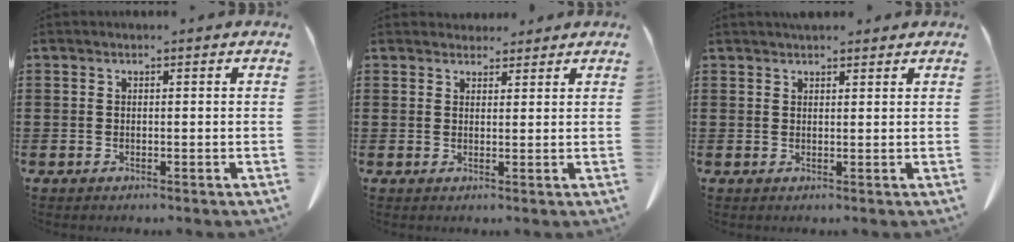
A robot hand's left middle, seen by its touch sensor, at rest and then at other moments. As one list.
[{"total": 2.5, "force": [2.3, 0.9, 0.3], "torque": [-0.003, -0.005, 0.044]}, {"total": 1.7, "force": [1.6, 0.4, 0.5], "torque": [-0.013, 0.000, 0.031]}]